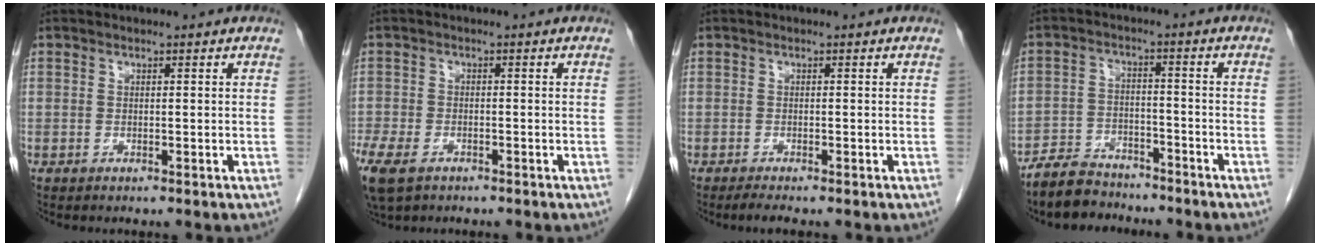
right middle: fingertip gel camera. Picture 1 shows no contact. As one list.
[{"total": 11.4, "force": [-6.7, 6.7, 6.4], "torque": [-0.182, -0.015, -0.107]}, {"total": 1.8, "force": [-1.5, -0.2, 1.0], "torque": [-0.021, -0.006, -0.027]}, {"total": 7.1, "force": [-6.3, 2.9, 1.2], "torque": [-0.029, -0.001, -0.112]}]